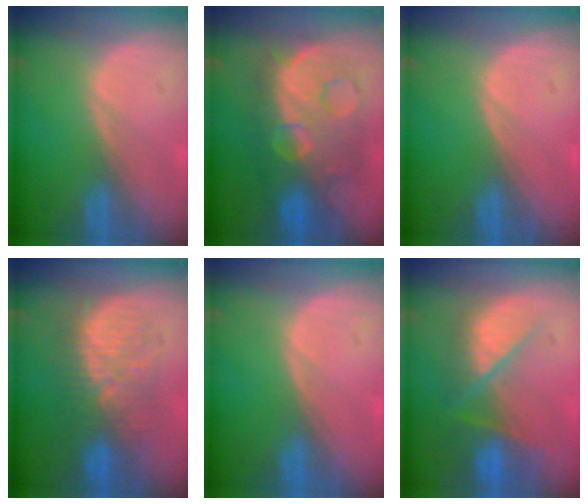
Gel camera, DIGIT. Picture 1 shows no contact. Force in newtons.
{"total": 12.1, "press": 12.0, "slide": 1.4}
{"total": 0.0}
{"total": 8.6, "press": 8.6, "slide": 1.0}
{"total": 0.0}
{"total": 9.0, "press": 7.7, "slide": 4.6}